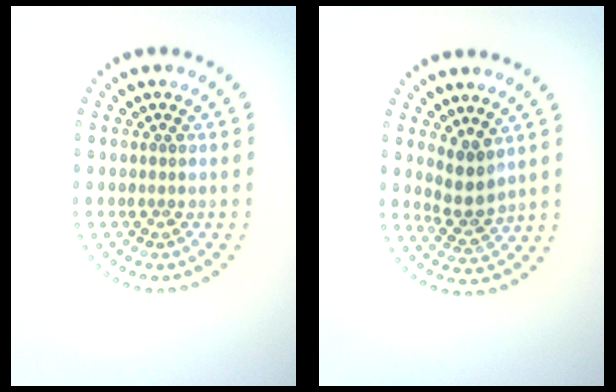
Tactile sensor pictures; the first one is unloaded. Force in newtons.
{"total": 2.6, "press": 2.0, "slide": 1.7}